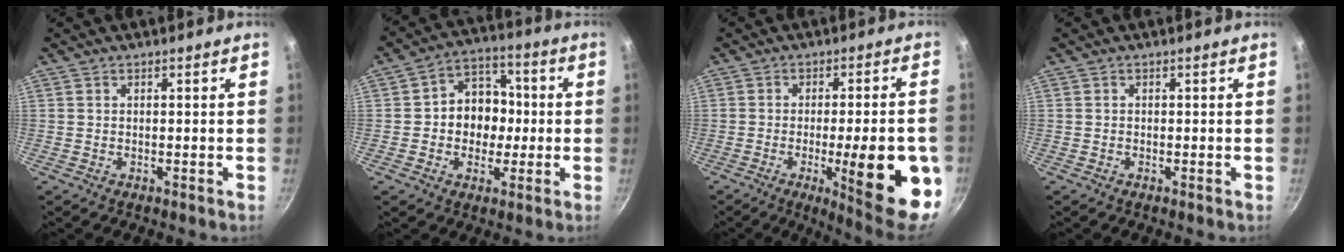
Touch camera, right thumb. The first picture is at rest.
{"total": 10.4, "force": [-0.6, 8.7, 5.6], "torque": [-0.031, 0.026, -0.023]}
{"total": 19.0, "force": [-5.1, 4.5, 17.8], "torque": [-0.215, 0.007, -0.065]}
{"total": 0.0}